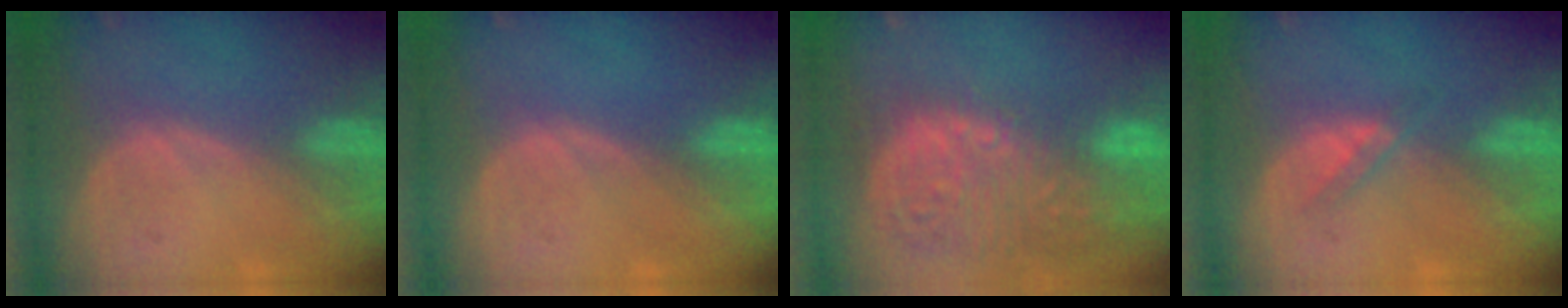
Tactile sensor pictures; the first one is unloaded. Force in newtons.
{"total": 0.0}
{"total": 15.4, "press": 12.6, "slide": 8.8}
{"total": 1.8, "press": 1.8, "slide": 0.2}